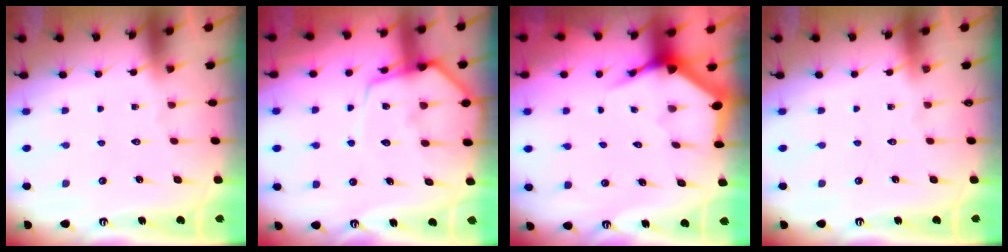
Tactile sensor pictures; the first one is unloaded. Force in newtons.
{"total": 10.8, "press": 10.7, "slide": 1.2}
{"total": 3.6, "press": 3.6, "slide": 0.5}
{"total": 0.0}